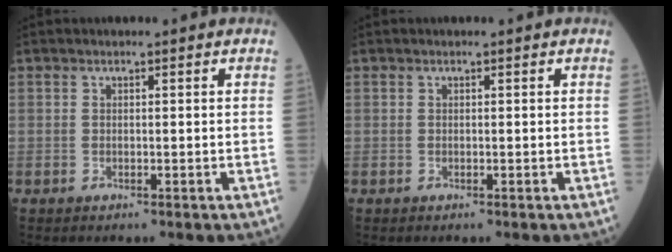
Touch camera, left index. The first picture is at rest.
{"total": 0.0}